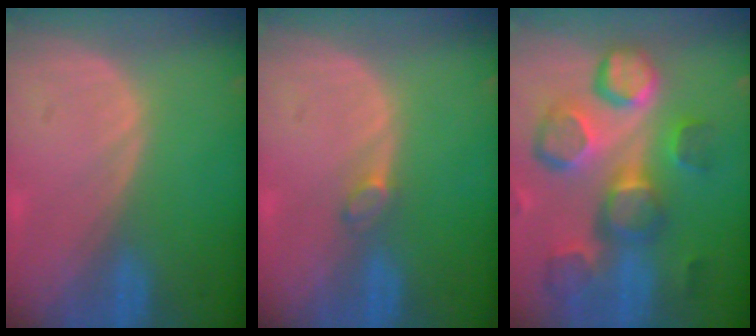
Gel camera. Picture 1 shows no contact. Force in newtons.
{"total": 1.4, "press": 1.4, "slide": 0.2}
{"total": 12.8, "press": 11.2, "slide": 6.2}